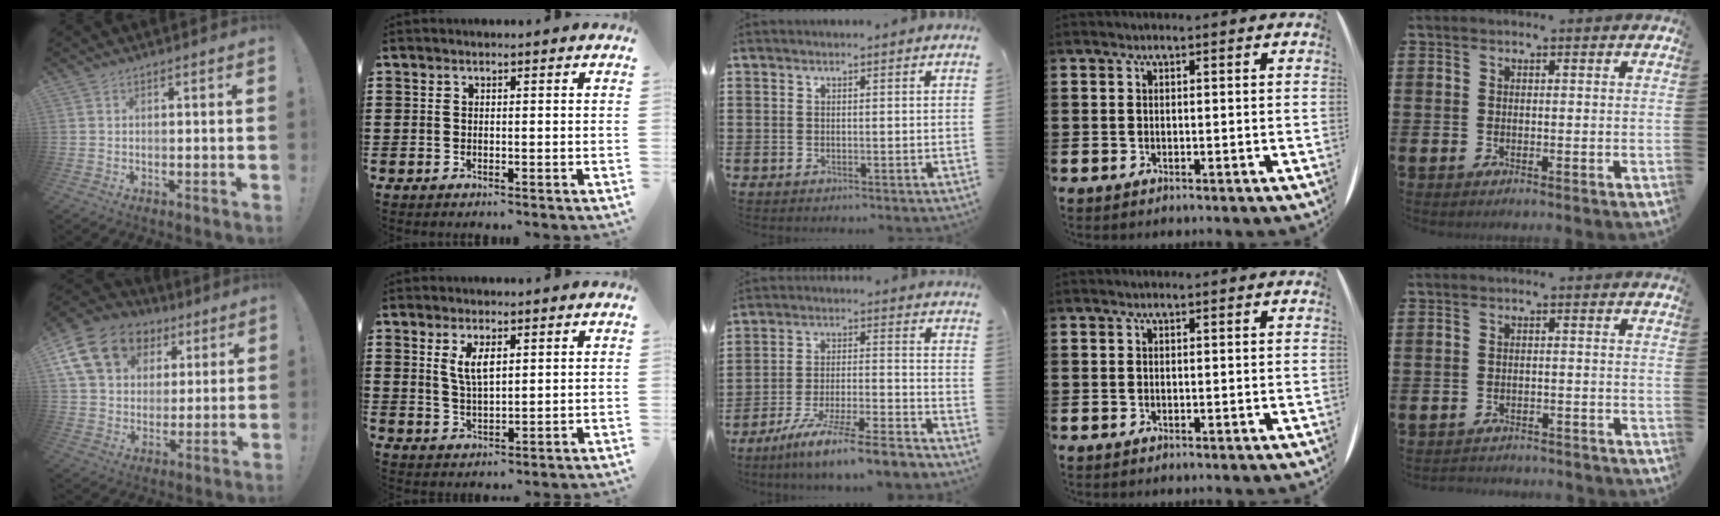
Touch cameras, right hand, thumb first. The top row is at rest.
{"thumb": {"total": 18.4, "force": [8.1, 13.8, 8.9], "torque": [-0.131, -0.032, 0.161]}, "index": {"total": 4.2, "force": [1.6, 1.6, 3.5], "torque": [-0.075, 0.004, 0.028]}, "middle": {"total": 8.8, "force": [-7.8, -0.5, 4.0], "torque": [-0.073, 0.000, -0.151]}, "little": {"total": 1.7, "force": [-1.6, 0.0, -0.2], "torque": [-0.002, 0.003, -0.037]}}